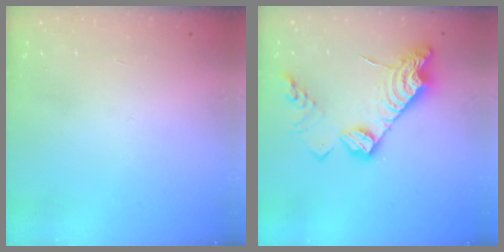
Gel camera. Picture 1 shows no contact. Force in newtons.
{"total": 17.2, "press": 17.1, "slide": 1.2}